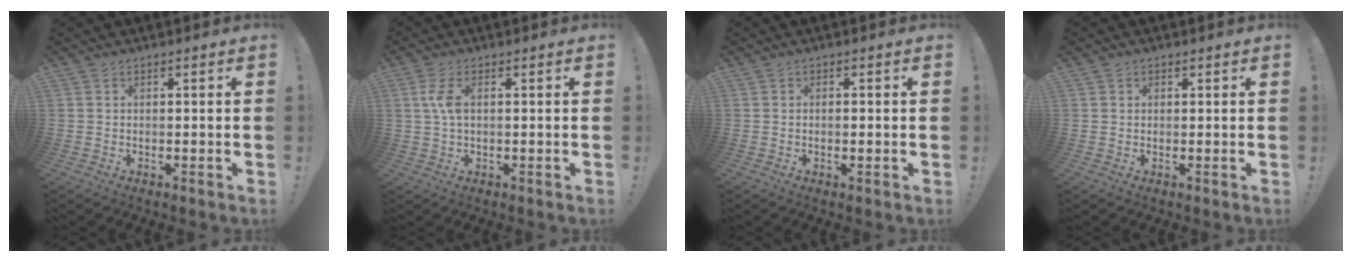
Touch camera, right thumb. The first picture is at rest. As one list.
[{"total": 4.6, "force": [0.6, 1.9, 4.2], "torque": [-0.085, -0.003, 0.006]}, {"total": 0.8, "force": [-0.3, 0.2, 0.7], "torque": [-0.011, 0.001, -0.006]}, {"total": 0.7, "force": [0.4, 0.6, 0.0], "torque": [0.005, -0.002, 0.007]}]